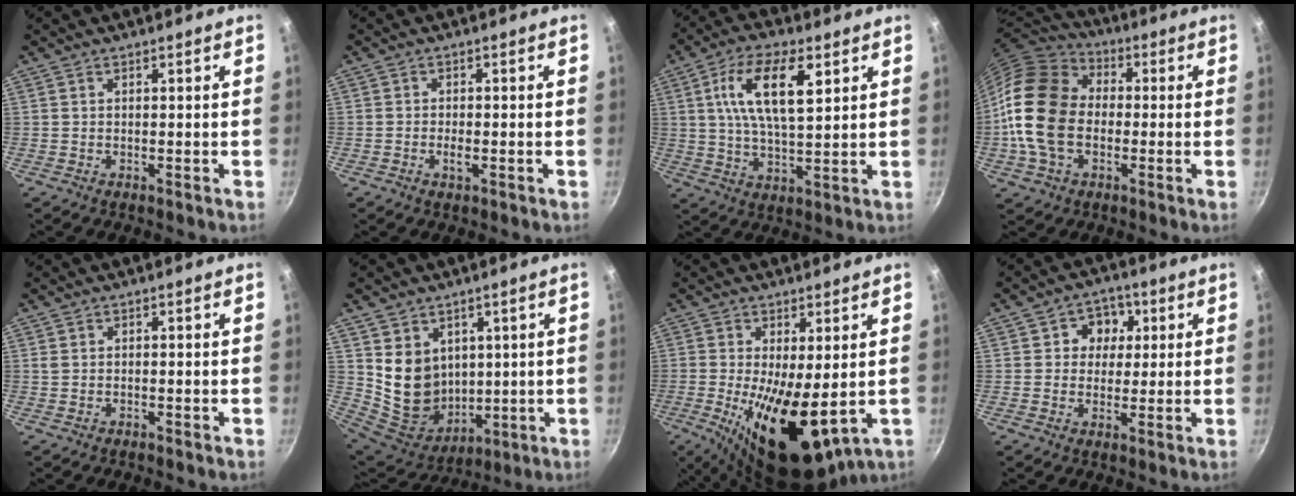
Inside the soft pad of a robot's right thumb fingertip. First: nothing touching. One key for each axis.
{"total": 2.0, "fx": -0.7, "fy": 1.2, "fz": 1.5, "tx": -0.026, "ty": 0.006, "tz": -0.014}
{"total": 13.2, "fx": 4.5, "fy": 5.4, "fz": 11.2, "tx": -0.196, "ty": -0.005, "tz": 0.079}
{"total": 18.7, "fx": -1.6, "fy": 13.5, "fz": 12.9, "tx": -0.235, "ty": 0.028, "tz": -0.039}
{"total": 0.7, "fx": -0.3, "fy": 0.5, "fz": 0.4, "tx": -0.012, "ty": 0.005, "tz": -0.005}
{"total": 13.1, "fx": 3.4, "fy": 11.1, "fz": 6.2, "tx": -0.081, "ty": -0.033, "tz": 0.086}
{"total": 14.3, "fx": -1.8, "fy": 5.9, "fz": 12.9, "tx": -0.202, "ty": -0.016, "tz": -0.011}
{"total": 6.4, "fx": 1.4, "fy": 5.7, "fz": 2.4, "tx": 0.003, "ty": 0.002, "tz": 0.011}